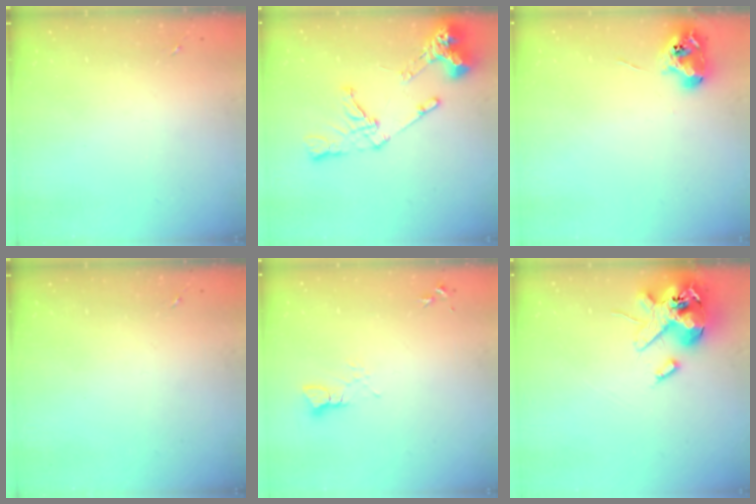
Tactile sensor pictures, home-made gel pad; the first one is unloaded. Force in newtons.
{"total": 15.7, "press": 15.5, "slide": 1.9}
{"total": 8.7, "press": 8.6, "slide": 0.8}
{"total": 0.0}
{"total": 3.3, "press": 3.3, "slide": 0.0}
{"total": 15.7, "press": 15.5, "slide": 2.7}